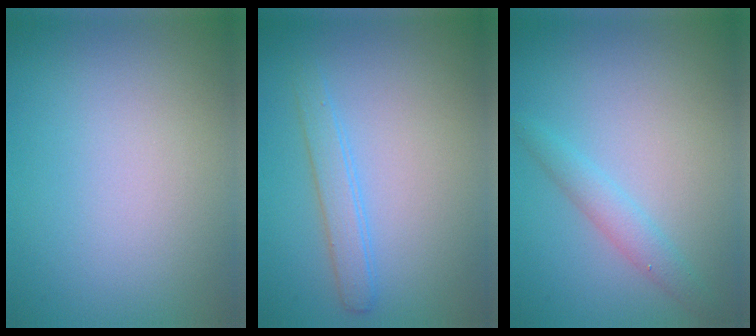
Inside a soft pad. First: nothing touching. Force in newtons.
{"total": 2.0, "press": 2.0, "slide": 0.0}
{"total": 1.9, "press": 1.9, "slide": 0.0}